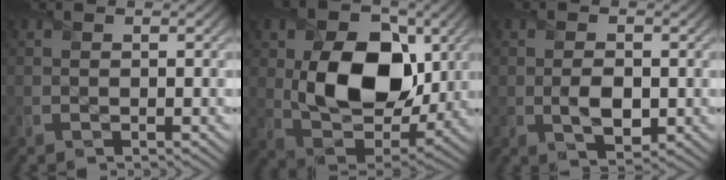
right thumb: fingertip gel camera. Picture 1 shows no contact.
{"total": 13.7, "force": [1.7, 9.6, 9.6], "torque": [-0.166, -0.011, 0.032]}
{"total": 3.5, "force": [-0.5, 2.0, 2.8], "torque": [-0.054, -0.008, -0.005]}